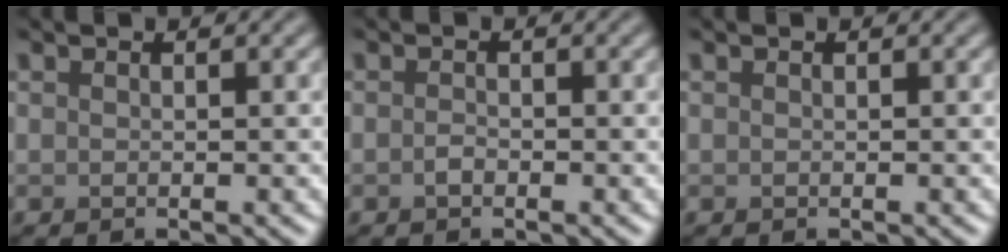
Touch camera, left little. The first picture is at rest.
{"total": 0.8, "force": [-0.4, 0.4, 0.6], "torque": [-0.013, 0.000, -0.008]}
{"total": 0.0}